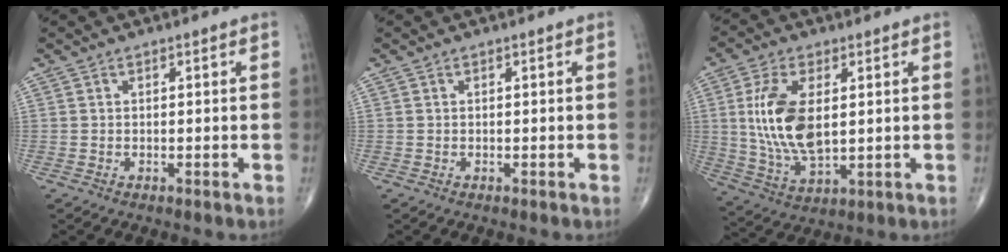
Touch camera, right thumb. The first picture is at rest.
{"total": 0.0}
{"total": 13.7, "force": [2.0, 6.9, 11.7], "torque": [-0.234, -0.014, 0.047]}